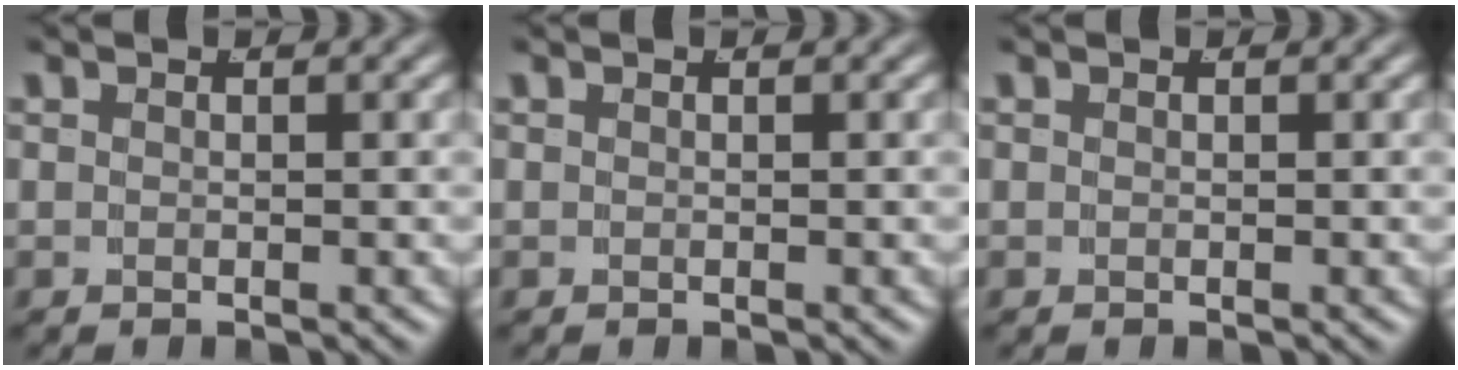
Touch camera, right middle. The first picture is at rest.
{"total": 0.0}
{"total": 0.0}